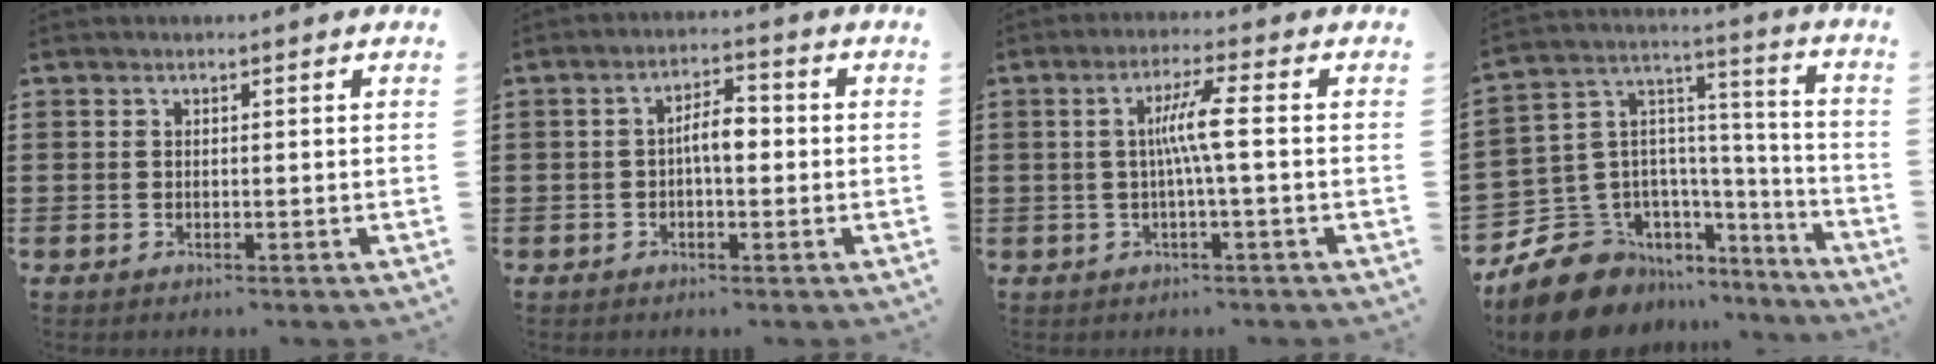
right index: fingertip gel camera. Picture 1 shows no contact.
{"total": 4.1, "force": [-0.3, 1.5, 3.8], "torque": [-0.071, 0.009, -0.008]}
{"total": 5.4, "force": [-0.1, -0.2, 5.4], "torque": [-0.101, -0.003, -0.009]}
{"total": 12.0, "force": [-8.1, 8.2, 3.0], "torque": [-0.106, 0.005, -0.154]}